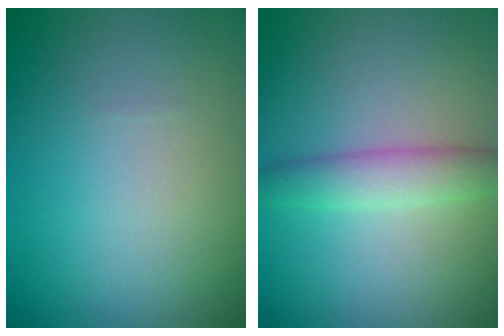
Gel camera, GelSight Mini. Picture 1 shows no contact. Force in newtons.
{"total": 2.9, "press": 2.9, "slide": 0.1}